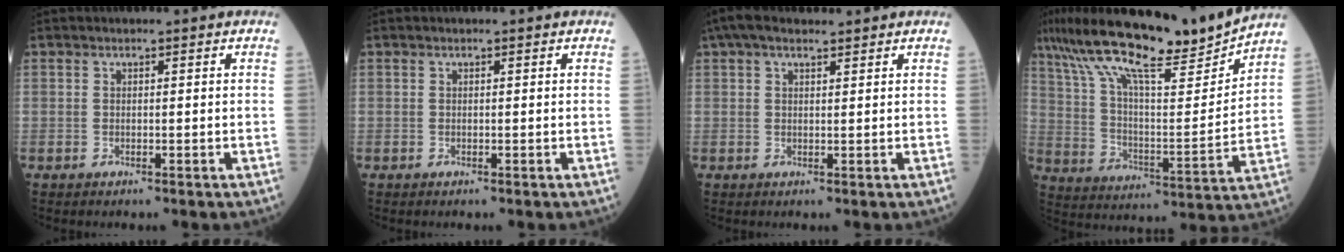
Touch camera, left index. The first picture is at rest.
{"total": 0.0}
{"total": 5.2, "force": [3.9, 1.7, 3.0], "torque": [-0.064, 0.039, 0.073]}
{"total": 19.0, "force": [16.3, 1.2, 9.8], "torque": [-0.180, 0.007, 0.275]}